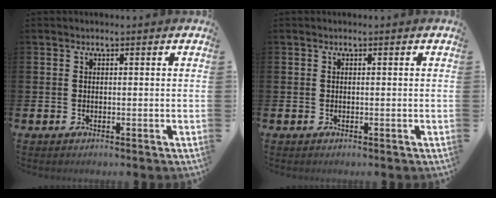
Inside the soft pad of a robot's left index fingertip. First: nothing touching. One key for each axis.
{"total": 0.0}